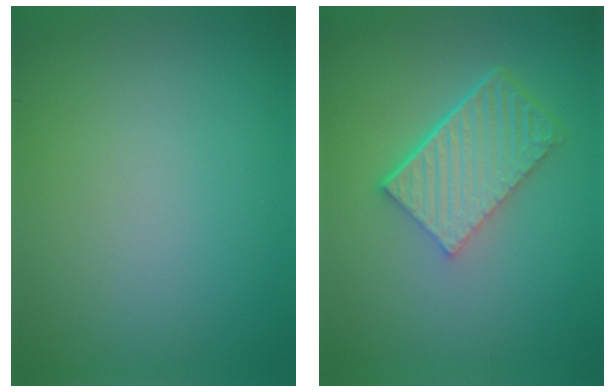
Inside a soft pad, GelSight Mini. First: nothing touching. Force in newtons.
{"total": 6.0, "press": 4.0, "slide": 4.4}